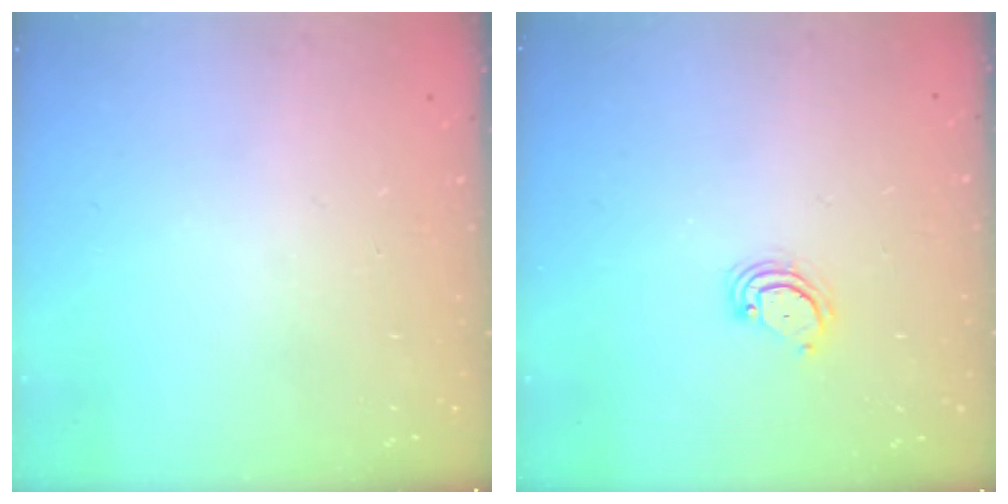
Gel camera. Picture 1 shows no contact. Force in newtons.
{"total": 4.2, "press": 4.1, "slide": 0.3}